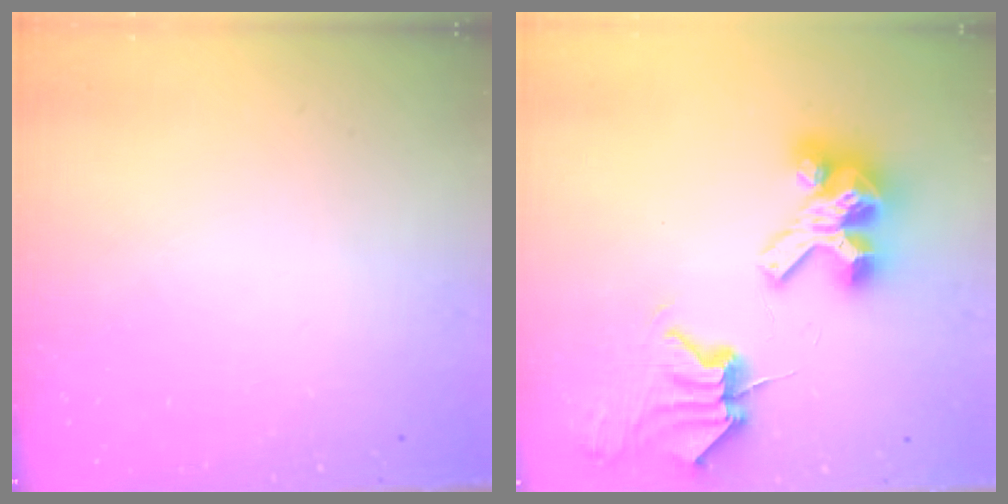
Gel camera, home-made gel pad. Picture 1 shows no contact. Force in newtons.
{"total": 9.1, "press": 9.0, "slide": 1.3}